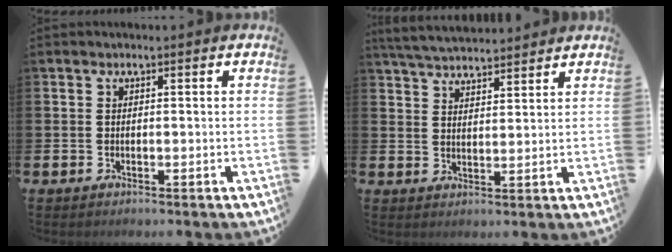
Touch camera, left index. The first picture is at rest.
{"total": 4.8, "force": [4.7, 0.6, 0.6], "torque": [-0.028, -0.021, 0.086]}